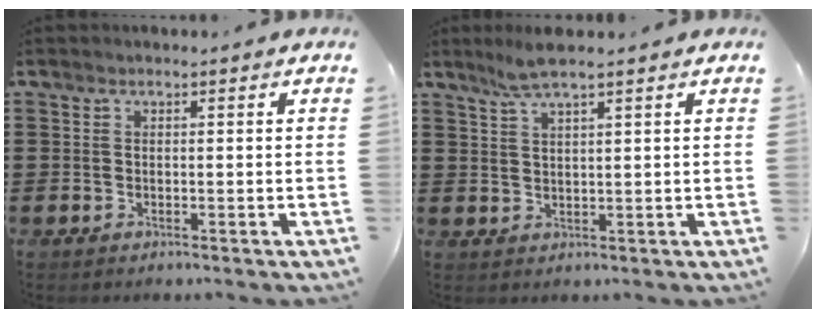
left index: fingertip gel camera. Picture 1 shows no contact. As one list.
[{"total": 3.5, "force": [2.7, -0.1, 2.3], "torque": [-0.051, 0.003, 0.049]}]